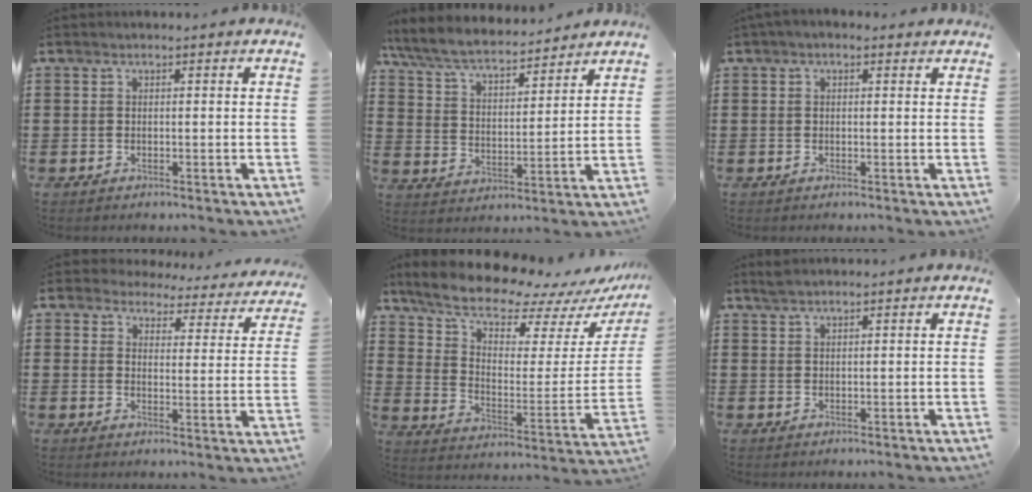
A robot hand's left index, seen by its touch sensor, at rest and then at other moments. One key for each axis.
{"total": 7.0, "fx": 6.4, "fy": 1.0, "fz": 2.7, "tx": -0.079, "ty": -0.034, "tz": 0.111}
{"total": 1.1, "fx": 0.1, "fy": 0.7, "fz": 0.8, "tx": -0.015, "ty": 0.007, "tz": 0.001}
{"total": 4.0, "fx": 3.9, "fy": 0.9, "fz": 0.5, "tx": -0.027, "ty": -0.029, "tz": 0.064}
{"total": 11.2, "fx": 10.0, "fy": 2.7, "fz": 4.3, "tx": -0.110, "ty": -0.072, "tz": 0.174}
{"total": 1.3, "fx": 1.1, "fy": 0.1, "fz": 0.7, "tx": -0.015, "ty": 0.000, "tz": 0.021}